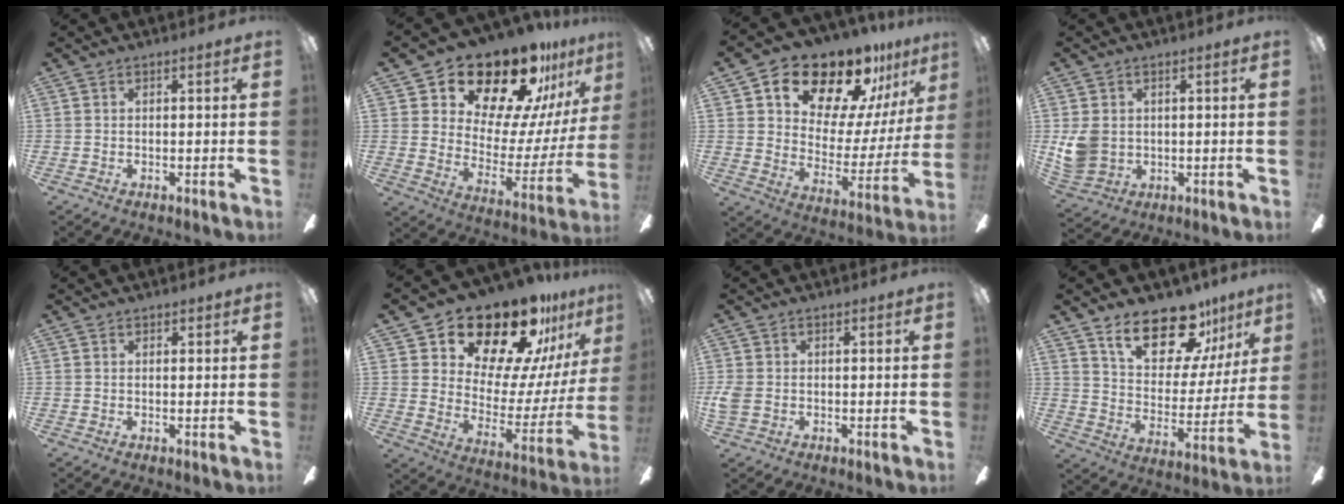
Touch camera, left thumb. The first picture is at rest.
{"total": 21.9, "force": [18.1, 8.9, 8.6], "torque": [-0.141, -0.131, 0.321]}
{"total": 18.2, "force": [14.9, 8.4, 6.2], "torque": [-0.104, -0.120, 0.258]}
{"total": 6.9, "force": [0.7, 5.9, 3.5], "torque": [-0.073, 0.008, 0.016]}
{"total": 0.8, "force": [0.6, 0.5, 0.0], "torque": [-0.001, 0.002, 0.011]}
{"total": 22.7, "force": [18.7, 9.2, 9.0], "torque": [-0.151, -0.133, 0.332]}
{"total": 3.3, "force": [-0.4, 2.5, 2.2], "torque": [-0.052, 0.002, -0.009]}
{"total": 18.3, "force": [13.6, 8.2, 9.2], "torque": [-0.139, -0.093, 0.235]}